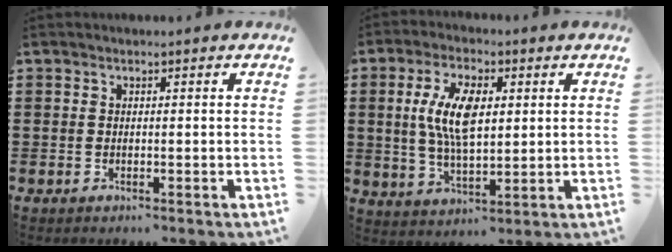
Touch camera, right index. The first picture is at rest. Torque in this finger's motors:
{"motor_torque": [1.07, 1.07, 0.47, 0.21]}